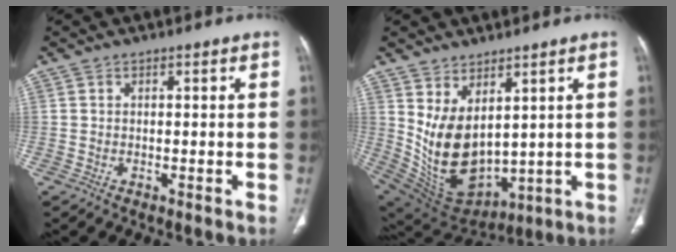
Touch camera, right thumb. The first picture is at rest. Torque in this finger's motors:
{"motor_torque": [-0.69, 1.58, 1.08, 0.85, 0.32]}